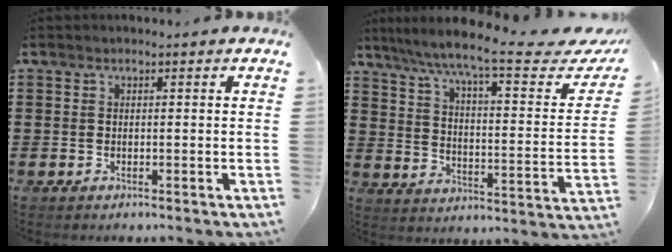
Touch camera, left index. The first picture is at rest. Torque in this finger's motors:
{"motor_torque": [1.82, 0.32, 0.49, 0.18]}